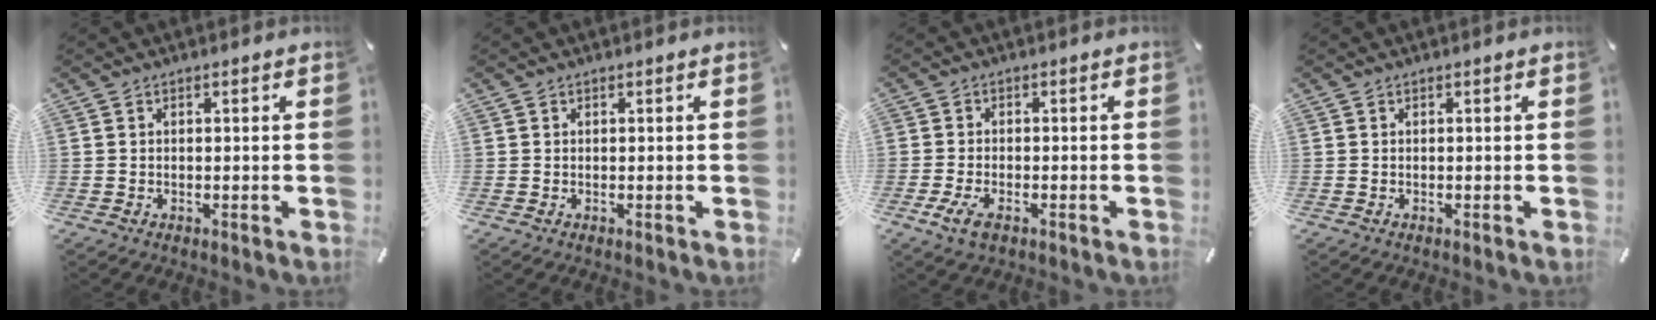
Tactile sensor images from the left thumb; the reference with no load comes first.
{"total": 0.0}
{"total": 3.9, "force": [-2.0, 2.2, 2.6], "torque": [-0.068, 0.000, -0.041]}
{"total": 0.0}